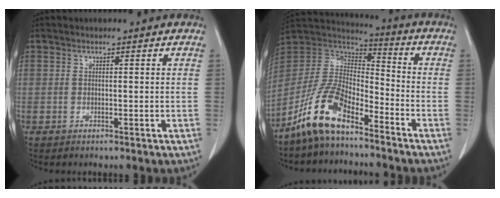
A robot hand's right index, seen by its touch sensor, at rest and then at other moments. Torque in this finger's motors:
{"motor_torque": [-0.25, -0.33, -0.24, -0.20]}